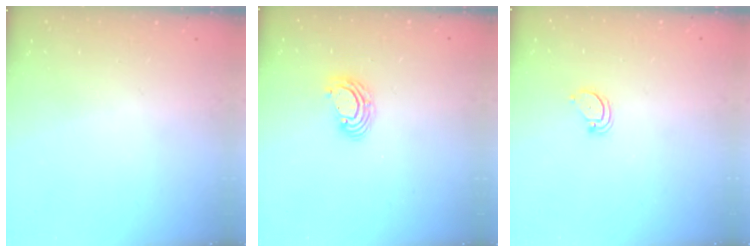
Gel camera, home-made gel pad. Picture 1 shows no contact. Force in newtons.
{"total": 6.0, "press": 6.0, "slide": 0.8}
{"total": 2.7, "press": 2.7, "slide": 0.2}